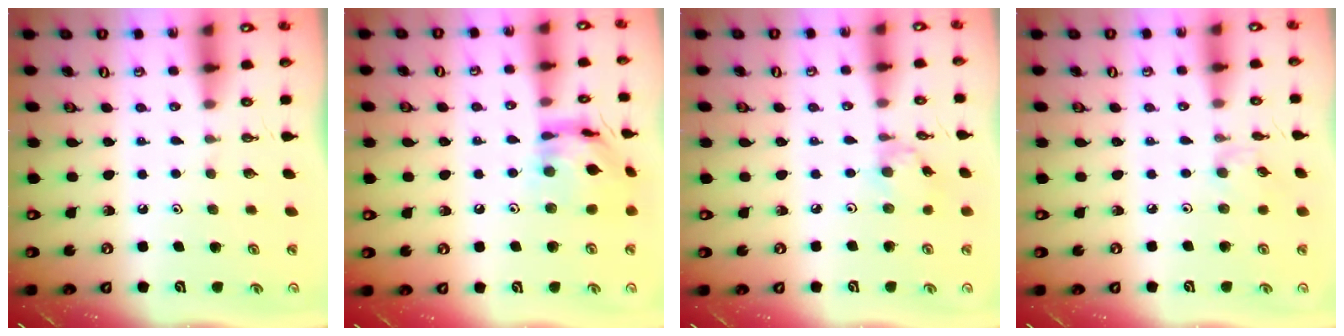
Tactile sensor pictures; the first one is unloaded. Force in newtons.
{"total": 14.6, "press": 14.5, "slide": 1.2}
{"total": 1.8, "press": 1.7, "slide": 0.1}
{"total": 1.7, "press": 1.7, "slide": 0.4}